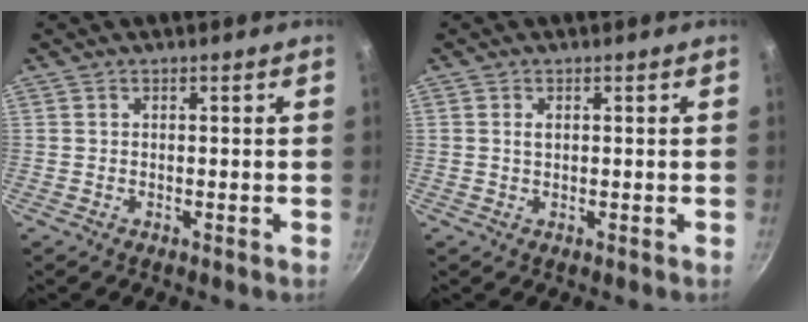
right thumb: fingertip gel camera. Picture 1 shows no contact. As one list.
[{"total": 1.3, "force": [0.3, 0.8, 1.0], "torque": [-0.016, 0.001, 0.005]}]